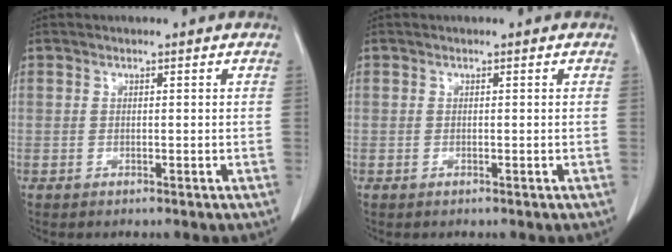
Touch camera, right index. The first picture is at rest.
{"total": 0.0}